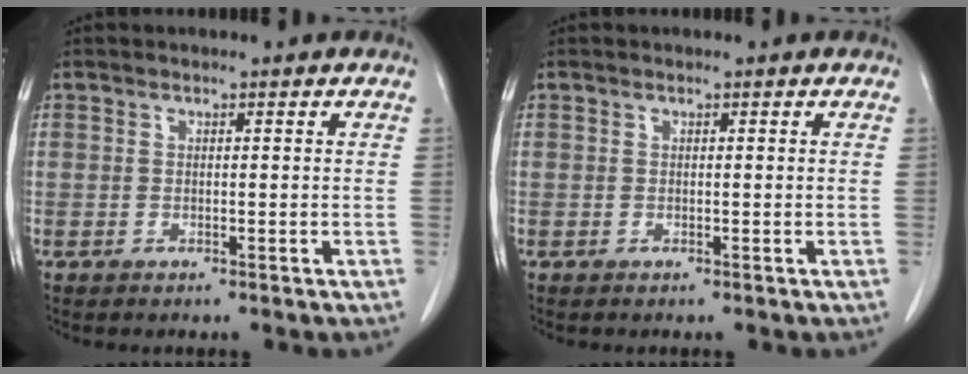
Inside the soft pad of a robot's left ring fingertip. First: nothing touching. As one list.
[{"total": 0.0}]